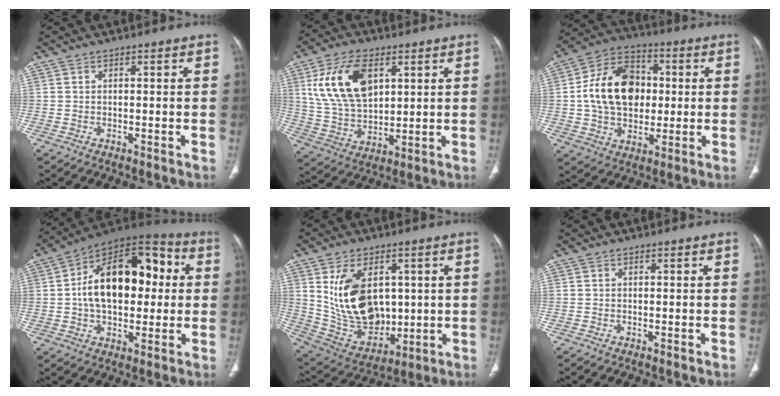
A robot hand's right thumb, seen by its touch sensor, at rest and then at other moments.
{"total": 16.0, "force": [5.7, 9.1, 11.8], "torque": [-0.213, -0.015, 0.119]}
{"total": 17.7, "force": [1.3, 13.0, 12.0], "torque": [-0.174, 0.020, 0.021]}
{"total": 22.3, "force": [2.1, 13.3, 17.8], "torque": [-0.251, 0.033, 0.027]}
{"total": 18.0, "force": [3.1, 12.2, 13.0], "torque": [-0.189, -0.016, 0.085]}
{"total": 0.0}